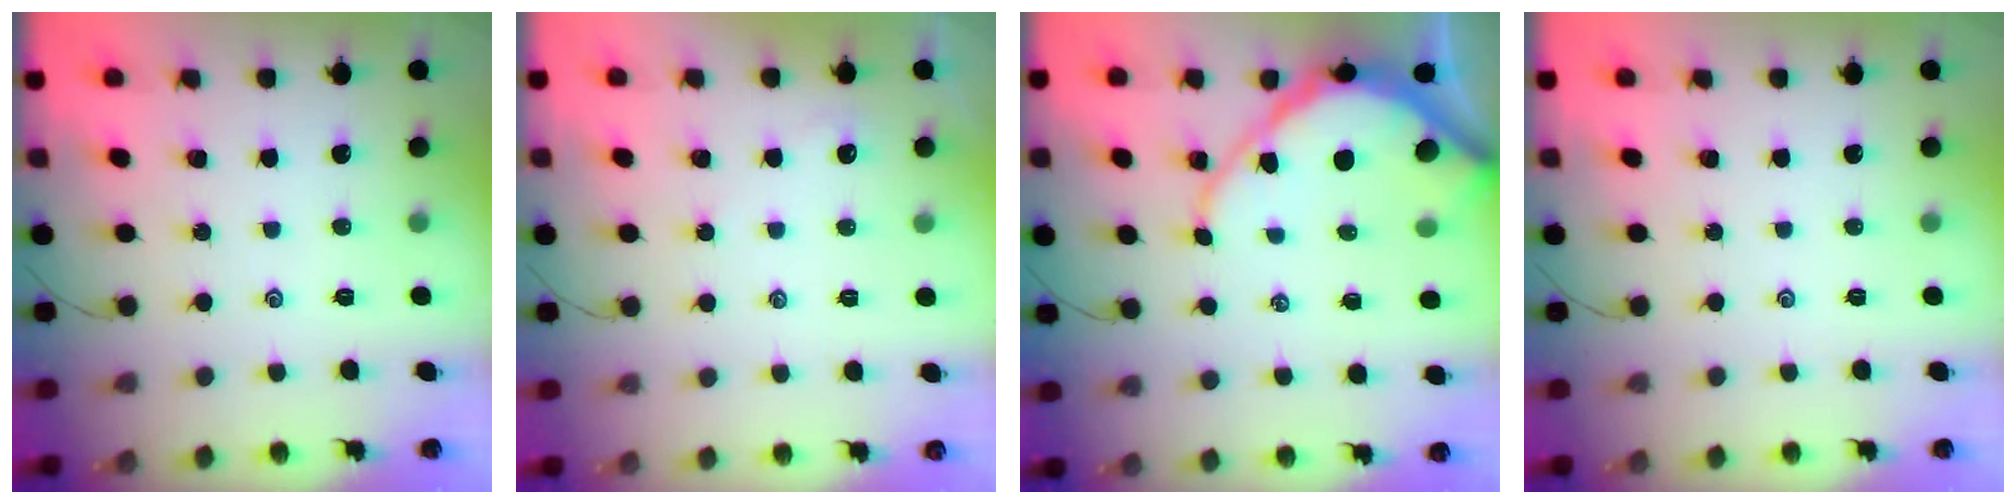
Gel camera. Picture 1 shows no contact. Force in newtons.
{"total": 1.7, "press": 1.7, "slide": 0.3}
{"total": 10.7, "press": 10.7, "slide": 0.9}
{"total": 0.0}